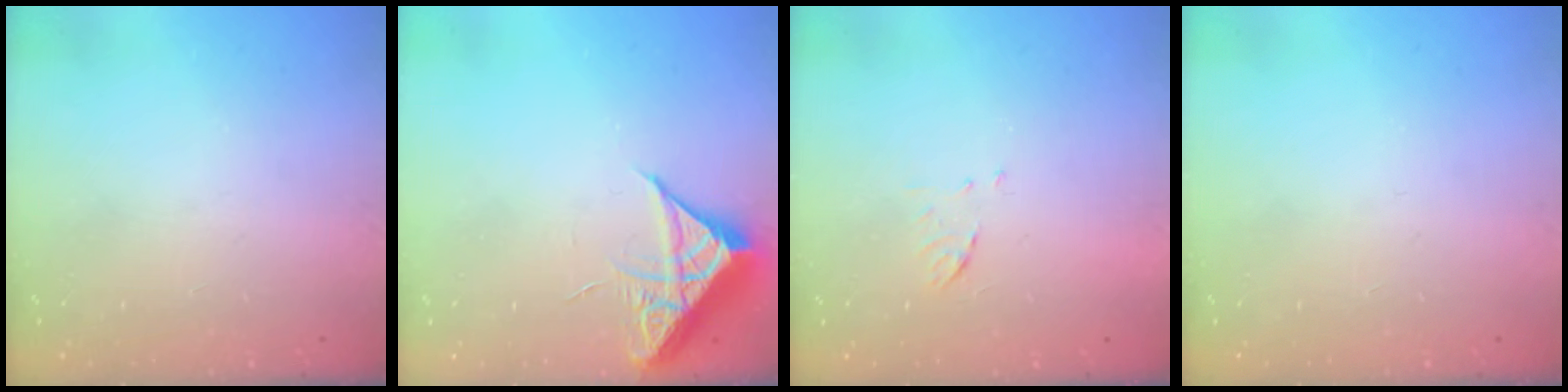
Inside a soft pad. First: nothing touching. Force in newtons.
{"total": 6.4, "press": 6.4, "slide": 0.4}
{"total": 5.4, "press": 5.3, "slide": 1.0}
{"total": 0.0}